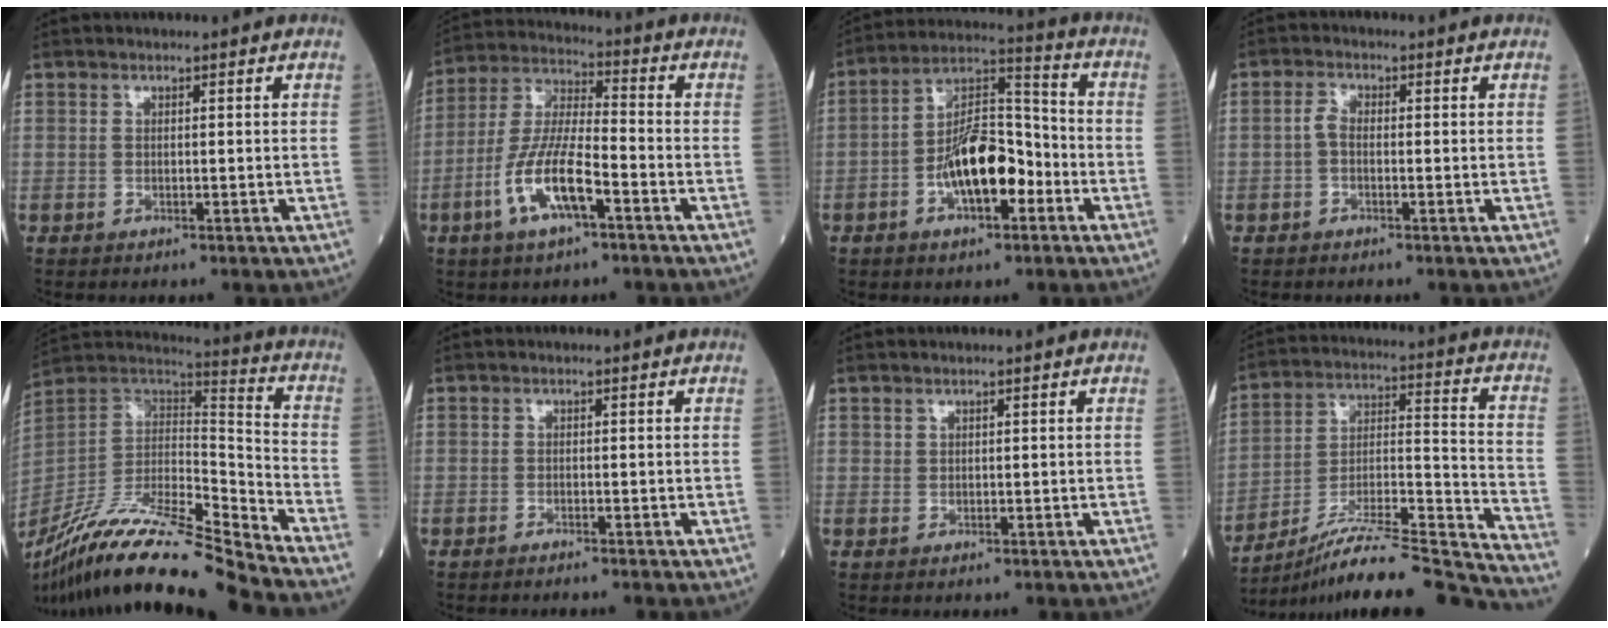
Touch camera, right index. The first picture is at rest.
{"total": 11.3, "force": [-4.7, 2.8, 9.9], "torque": [-0.206, 0.001, -0.089]}
{"total": 11.8, "force": [-3.9, 4.6, 10.2], "torque": [-0.188, 0.023, -0.069]}
{"total": 1.9, "force": [-0.4, 1.0, 1.6], "torque": [-0.030, 0.004, -0.010]}
{"total": 22.7, "force": [-19.5, 0.5, 11.7], "torque": [-0.253, -0.005, -0.356]}
{"total": 1.6, "force": [-1.5, -0.2, 0.5], "torque": [-0.008, 0.001, -0.021]}
{"total": 0.0}
{"total": 23.6, "force": [-21.7, -0.8, 9.2], "torque": [-0.128, -0.002, -0.346]}